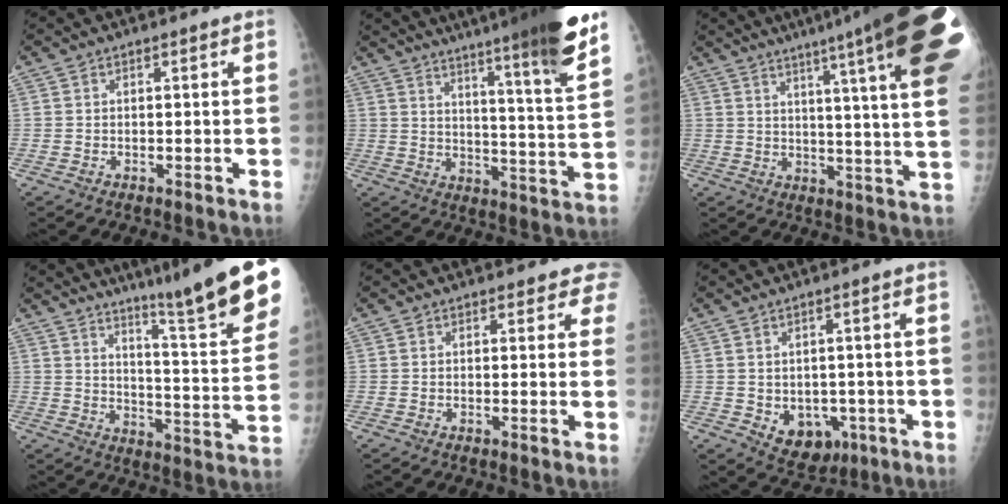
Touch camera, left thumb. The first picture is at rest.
{"total": 23.2, "force": [17.6, 0.6, 15.2], "torque": [-0.210, -0.091, 0.244]}
{"total": 27.8, "force": [16.8, 2.6, 22.0], "torque": [-0.219, -0.052, 0.212]}
{"total": 22.2, "force": [15.9, 1.2, 15.4], "torque": [-0.192, -0.096, 0.224]}
{"total": 2.7, "force": [2.2, 1.5, 0.5], "torque": [0.023, -0.010, 0.003]}
{"total": 8.8, "force": [-2.5, 6.6, 5.2], "torque": [-0.043, 0.012, -0.018]}